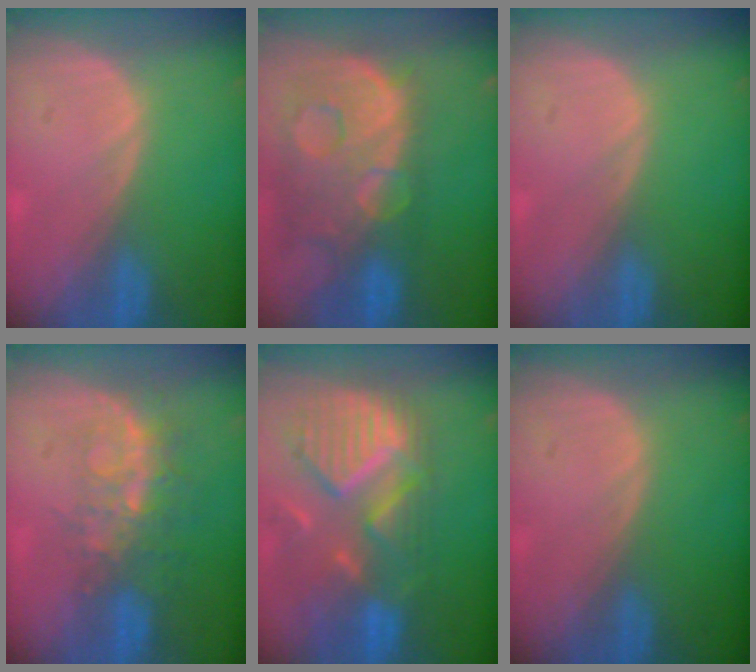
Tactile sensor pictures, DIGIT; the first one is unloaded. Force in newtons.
{"total": 13.8, "press": 11.2, "slide": 8.0}
{"total": 0.0}
{"total": 8.3, "press": 6.9, "slide": 4.7}
{"total": 11.8, "press": 10.3, "slide": 5.6}
{"total": 0.0}